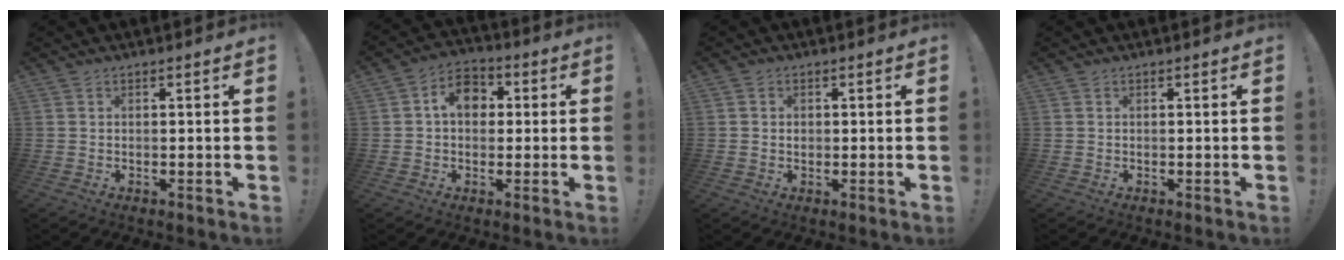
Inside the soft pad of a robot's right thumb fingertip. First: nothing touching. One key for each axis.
{"total": 9.0, "fx": 1.8, "fy": 6.7, "fz": 5.7, "tx": -0.087, "ty": 0.011, "tz": 0.034}
{"total": 1.6, "fx": -0.1, "fy": 1.6, "fz": 0.4, "tx": 0.010, "ty": -0.002, "tz": -0.005}
{"total": 0.0}